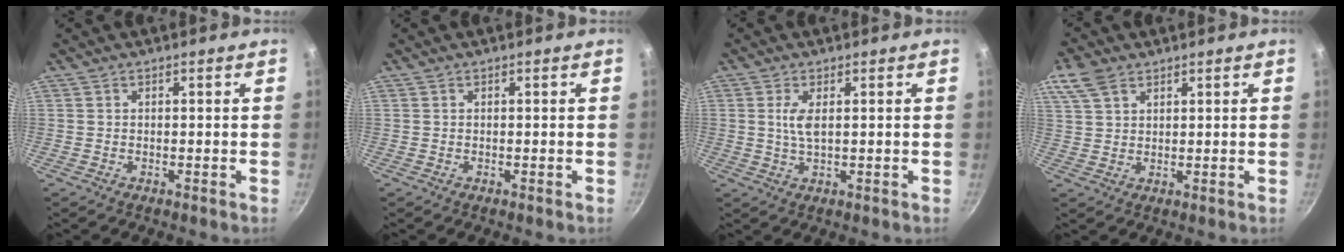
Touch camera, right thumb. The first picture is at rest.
{"total": 0.0}
{"total": 3.3, "force": [0.7, 1.0, 3.1], "torque": [-0.068, -0.002, 0.014]}
{"total": 6.1, "force": [3.6, 3.7, 3.3], "torque": [-0.062, 0.003, 0.070]}